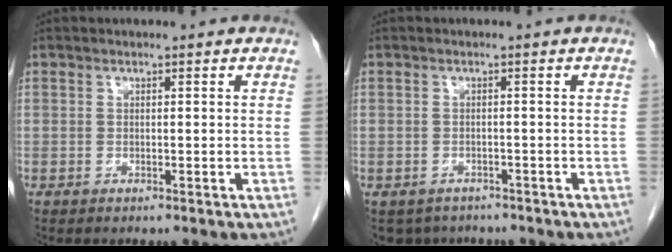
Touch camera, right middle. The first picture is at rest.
{"total": 4.7, "force": [-3.9, 2.6, 0.6], "torque": [0.001, 0.002, -0.052]}